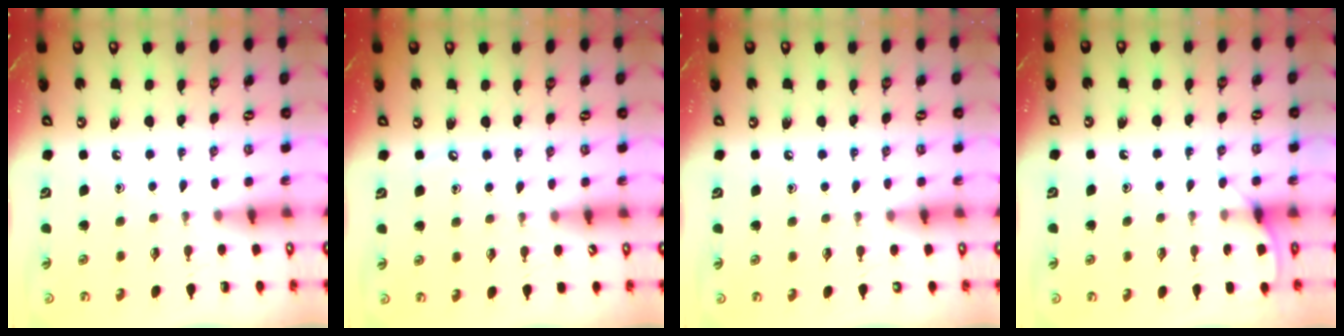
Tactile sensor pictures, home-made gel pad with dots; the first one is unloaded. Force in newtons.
{"total": 3.7, "press": 3.7, "slide": 0.3}
{"total": 4.9, "press": 4.9, "slide": 0.7}
{"total": 5.9, "press": 5.8, "slide": 0.6}